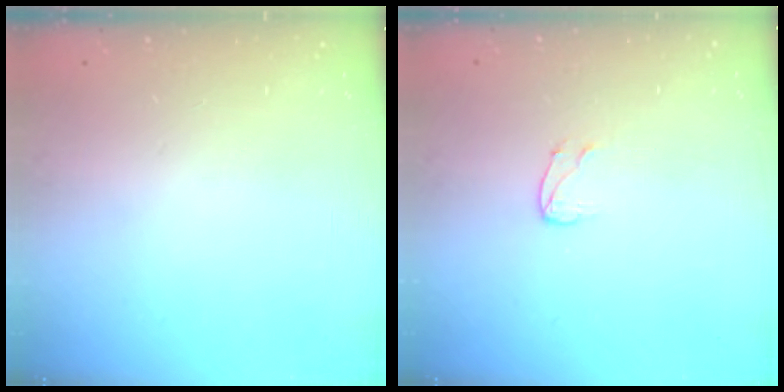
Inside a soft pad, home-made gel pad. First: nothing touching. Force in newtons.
{"total": 4.4, "press": 4.3, "slide": 0.5}